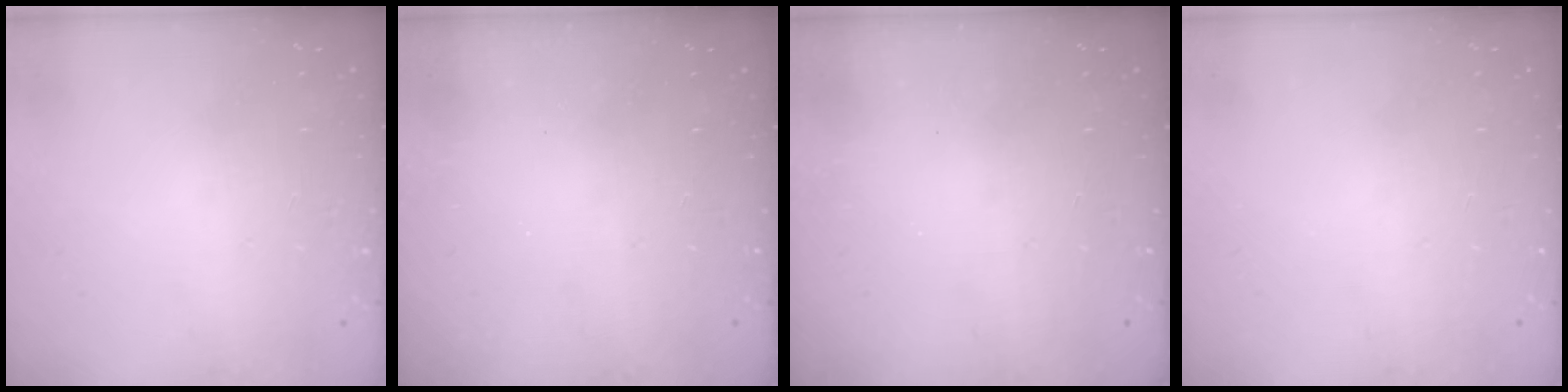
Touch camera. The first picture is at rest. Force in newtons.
{"total": 2.3, "press": 2.2, "slide": 0.8}
{"total": 2.3, "press": 2.2, "slide": 0.8}
{"total": 0.0}